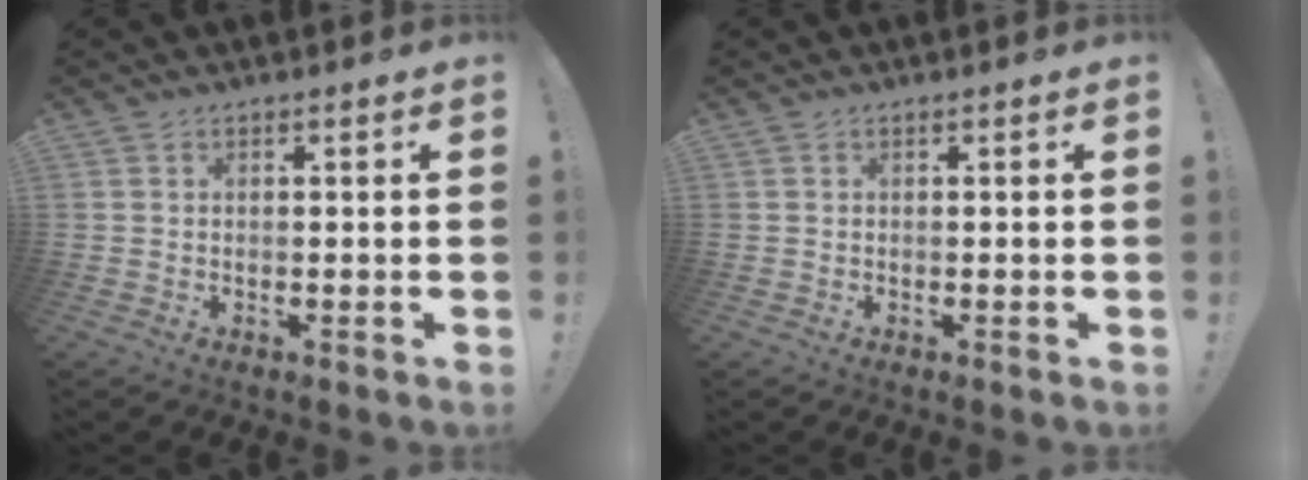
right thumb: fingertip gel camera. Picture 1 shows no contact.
{"total": 0.0}